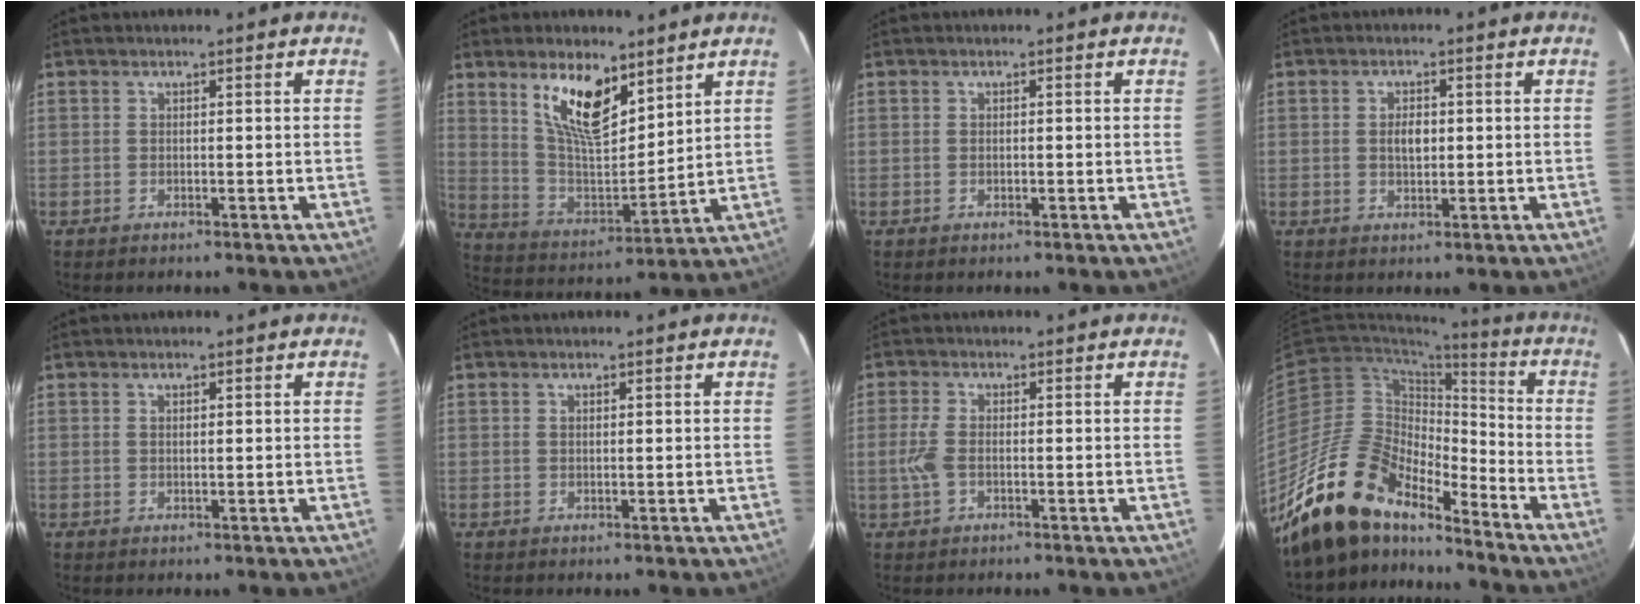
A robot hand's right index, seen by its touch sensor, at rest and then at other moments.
{"total": 14.0, "force": [8.4, 5.5, 9.7], "torque": [-0.179, -0.001, 0.167]}
{"total": 0.6, "force": [-0.1, 0.2, 0.6], "torque": [-0.009, 0.001, -0.001]}
{"total": 3.0, "force": [0.2, 1.7, 2.5], "torque": [-0.044, 0.004, 0.004]}
{"total": 0.9, "force": [0.4, 0.4, 0.7], "torque": [-0.012, 0.003, 0.006]}
{"total": 0.6, "force": [0.3, 0.3, 0.5], "torque": [-0.010, 0.003, 0.005]}
{"total": 3.9, "force": [-0.8, 1.9, 3.3], "torque": [-0.078, 0.000, -0.015]}
{"total": 17.7, "force": [-15.3, 6.0, 6.8], "torque": [-0.130, 0.010, -0.282]}